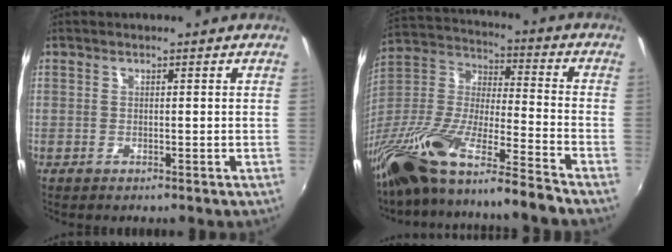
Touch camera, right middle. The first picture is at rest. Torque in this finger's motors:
{"motor_torque": [1.10, -1.04, 0.39, 0.21]}